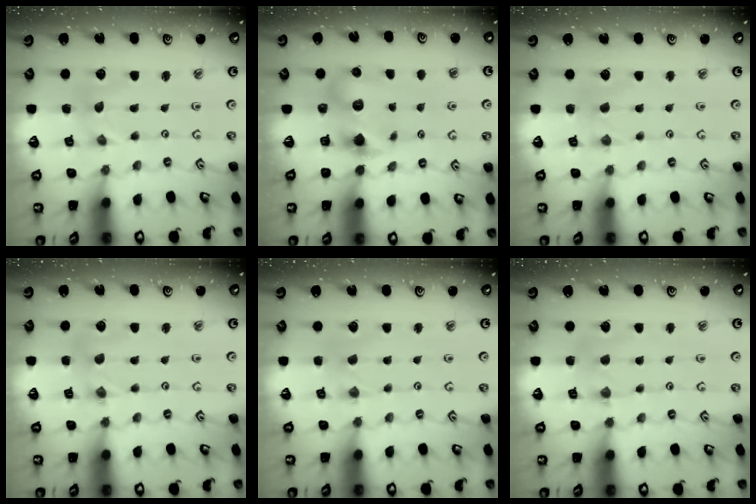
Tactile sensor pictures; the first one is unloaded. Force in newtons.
{"total": 7.2, "press": 7.2, "slide": 0.4}
{"total": 0.0}
{"total": 1.5, "press": 1.5, "slide": 0.0}
{"total": 0.0}
{"total": 2.3, "press": 2.3, "slide": 0.3}